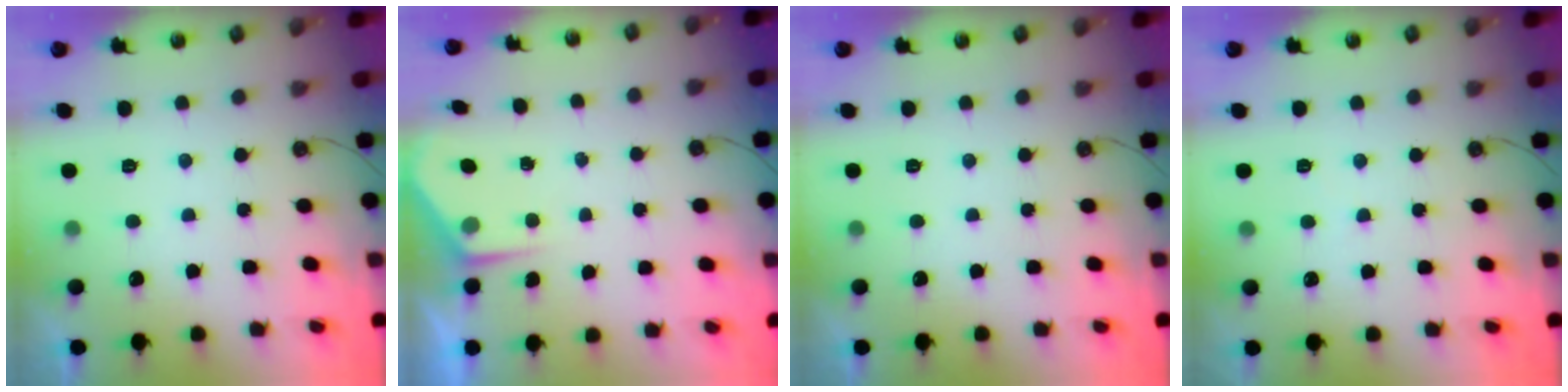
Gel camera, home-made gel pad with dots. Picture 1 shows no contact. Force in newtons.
{"total": 2.8, "press": 2.8, "slide": 0.4}
{"total": 0.0}
{"total": 2.7, "press": 2.7, "slide": 0.4}